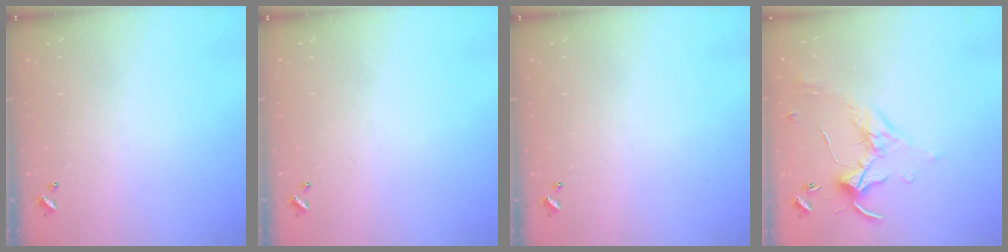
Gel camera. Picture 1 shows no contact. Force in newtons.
{"total": 0.0}
{"total": 0.0}
{"total": 0.7, "press": 0.6, "slide": 0.4}